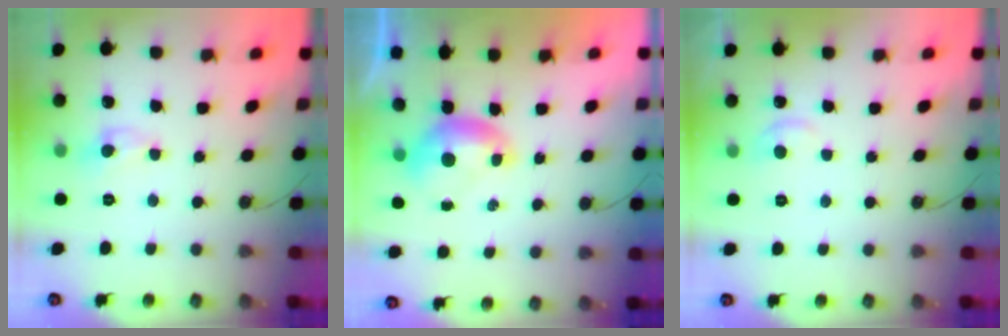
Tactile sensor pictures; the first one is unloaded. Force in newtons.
{"total": 0.0}
{"total": 1.5, "press": 1.2, "slide": 1.0}